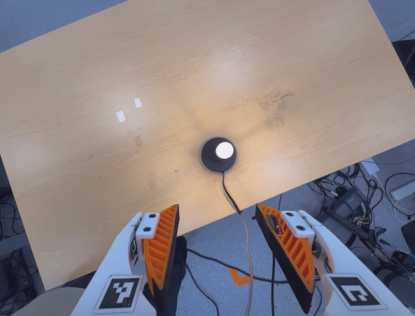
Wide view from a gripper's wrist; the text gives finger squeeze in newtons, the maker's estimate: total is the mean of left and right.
{"total": 0.0}